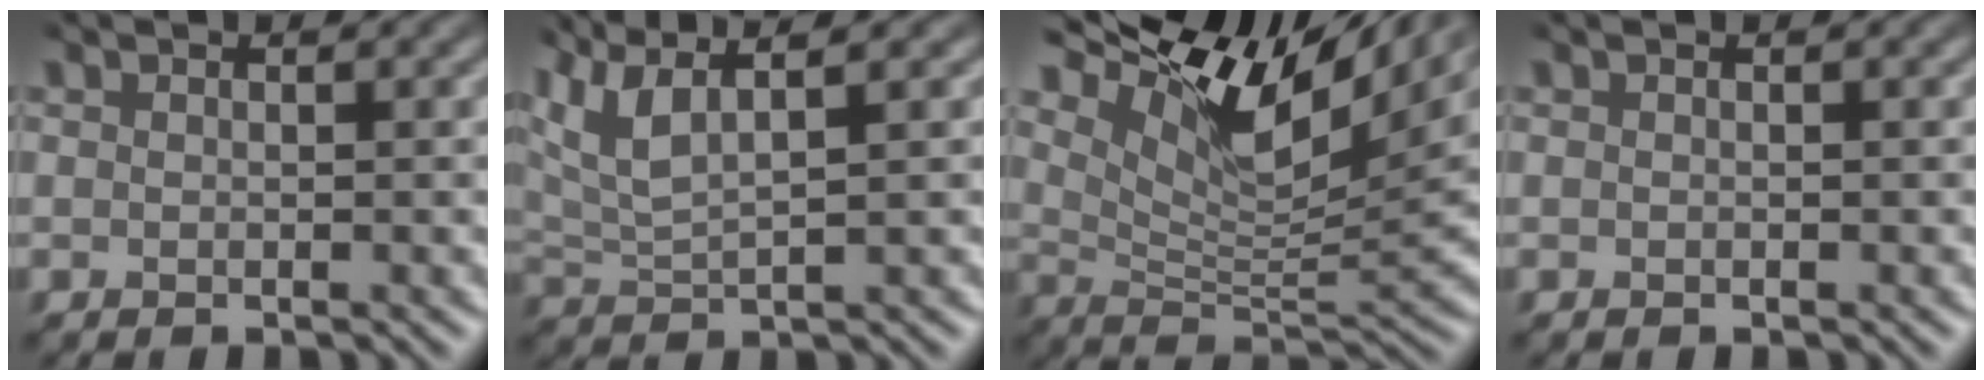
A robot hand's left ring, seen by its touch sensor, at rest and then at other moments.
{"total": 5.3, "force": [3.3, 1.5, 3.8], "torque": [-0.077, 0.018, 0.061]}
{"total": 11.2, "force": [7.1, 4.1, 7.5], "torque": [-0.130, 0.010, 0.130]}
{"total": 0.0}